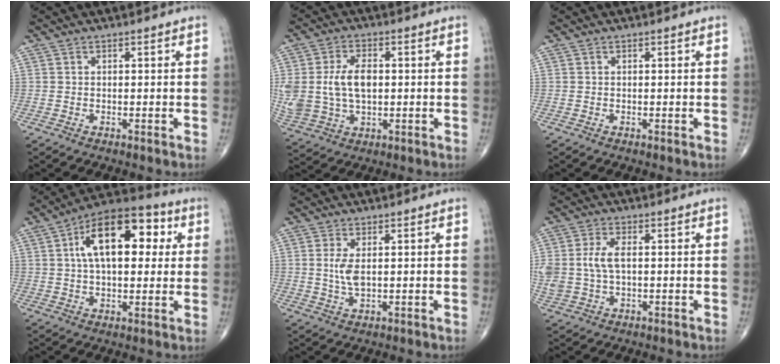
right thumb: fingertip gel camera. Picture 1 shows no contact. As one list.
[{"total": 12.5, "force": [0.8, 7.8, 9.7], "torque": [-0.200, 0.006, 0.026]}, {"total": 0.0}, {"total": 17.9, "force": [4.4, 9.3, 14.6], "torque": [-0.202, 0.021, 0.060]}, {"total": 4.1, "force": [0.6, 1.8, 3.6], "torque": [-0.078, -0.010, 0.016]}, {"total": 7.2, "force": [0.5, 4.1, 5.9], "torque": [-0.139, 0.009, 0.013]}]